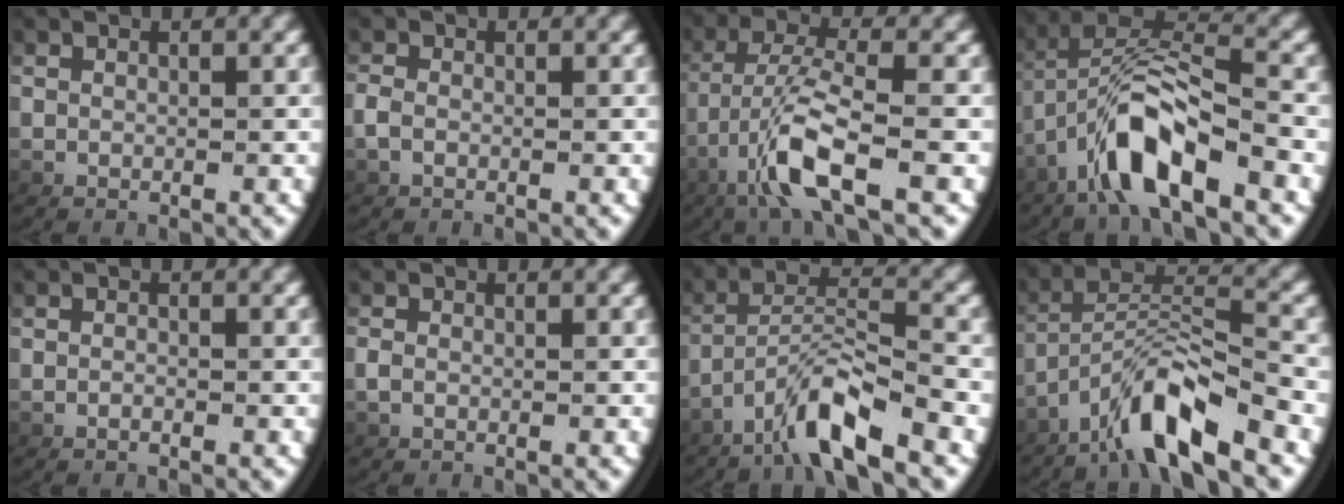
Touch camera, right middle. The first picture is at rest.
{"total": 0.8, "force": [-0.2, 0.4, 0.7], "torque": [-0.026, 0.000, -0.003]}
{"total": 4.8, "force": [-1.1, 0.8, 4.6], "torque": [-0.113, -0.017, -0.005]}
{"total": 4.9, "force": [-1.6, 1.6, 4.3], "torque": [-0.096, -0.003, -0.019]}
{"total": 0.6, "force": [-0.5, 0.0, 0.3], "torque": [-0.008, 0.001, -0.011]}
{"total": 0.5, "force": [-0.2, 0.2, 0.5], "torque": [-0.018, 0.000, -0.001]}
{"total": 4.7, "force": [-2.8, 0.4, 3.8], "torque": [-0.071, 0.002, -0.044]}
{"total": 5.3, "force": [-2.4, 1.3, 4.5], "torque": [-0.088, -0.003, -0.034]}